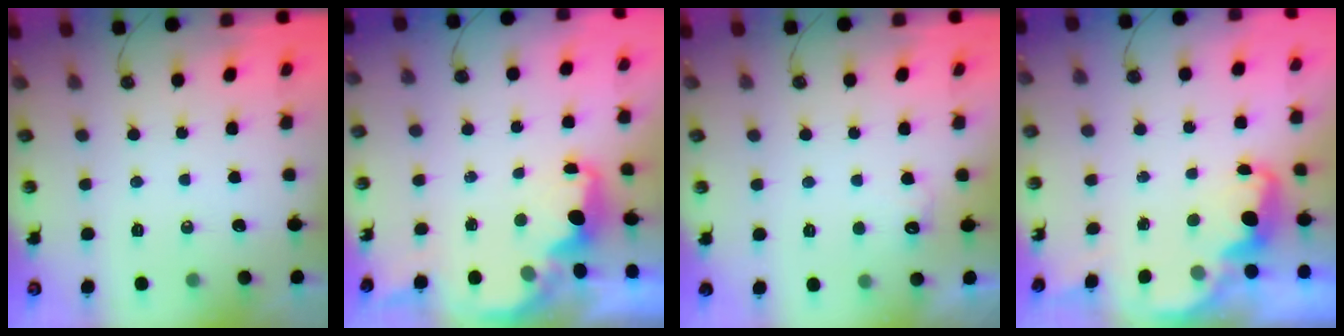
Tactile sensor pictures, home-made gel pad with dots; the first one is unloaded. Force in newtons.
{"total": 2.0, "press": 1.9, "slide": 0.8}
{"total": 4.7, "press": 4.5, "slide": 1.1}
{"total": 2.5, "press": 2.4, "slide": 0.7}